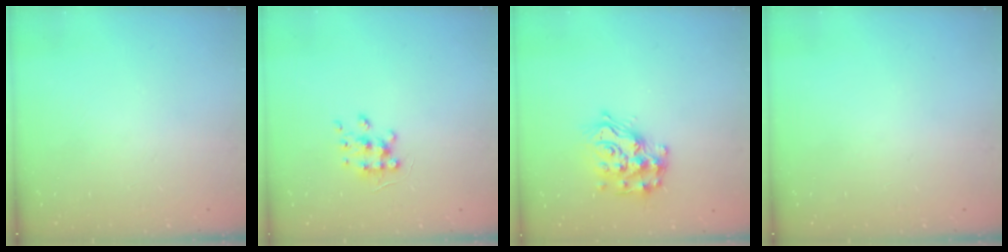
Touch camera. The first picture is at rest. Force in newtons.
{"total": 7.2, "press": 7.2, "slide": 0.6}
{"total": 15.3, "press": 15.2, "slide": 1.0}
{"total": 0.0}